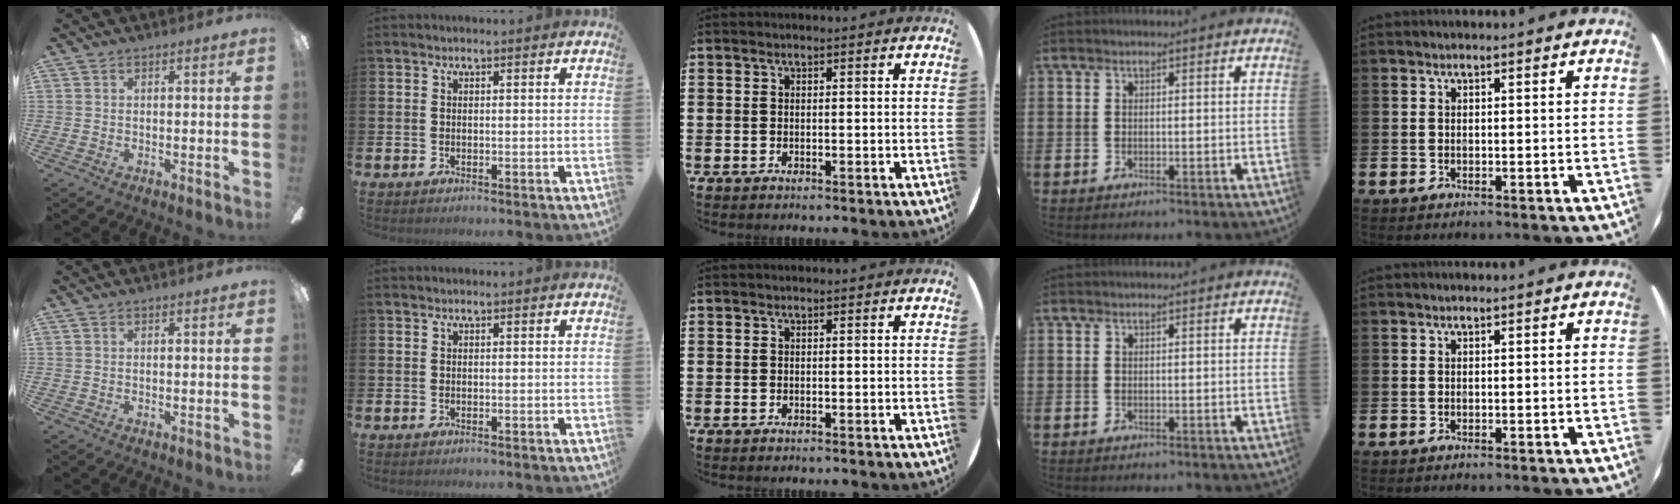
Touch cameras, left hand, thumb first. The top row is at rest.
{}